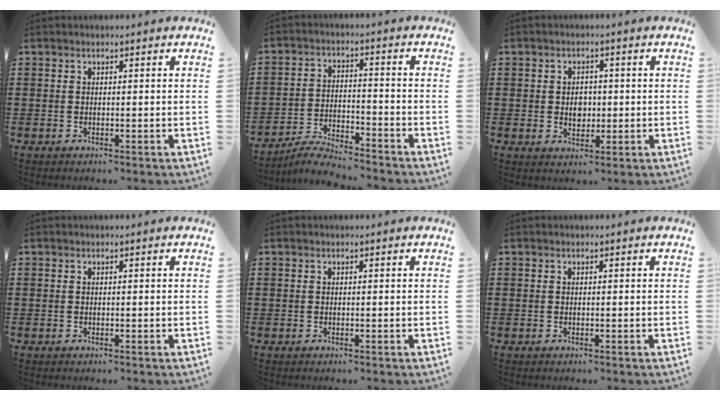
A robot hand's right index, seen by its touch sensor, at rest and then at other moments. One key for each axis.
{"total": 5.2, "fx": -5.0, "fy": 0.3, "fz": 1.2, "tx": -0.028, "ty": 0.004, "tz": -0.101}
{"total": 3.2, "fx": 0.0, "fy": 2.5, "fz": 2.0, "tx": -0.028, "ty": 0.001, "tz": -0.005}
{"total": 0.0}
{"total": 0.0}
{"total": 0.0}